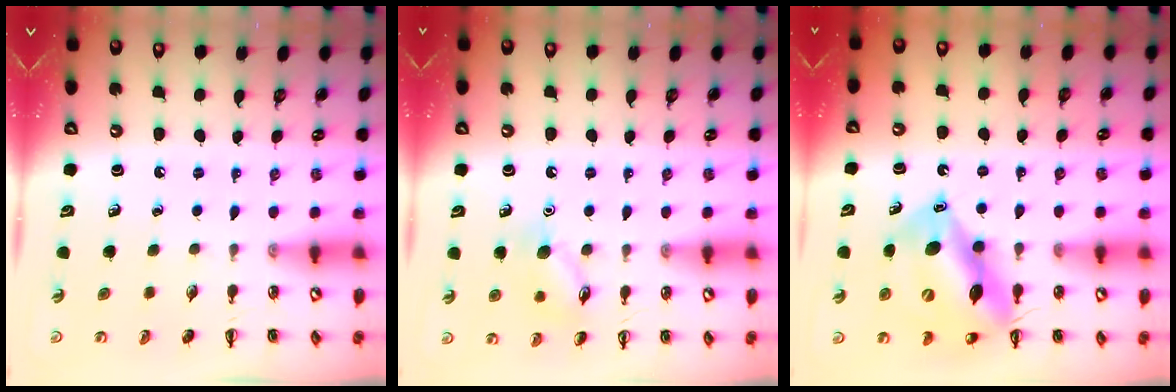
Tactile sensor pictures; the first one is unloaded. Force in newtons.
{"total": 8.7, "press": 8.7, "slide": 0.5}
{"total": 14.3, "press": 13.8, "slide": 3.7}